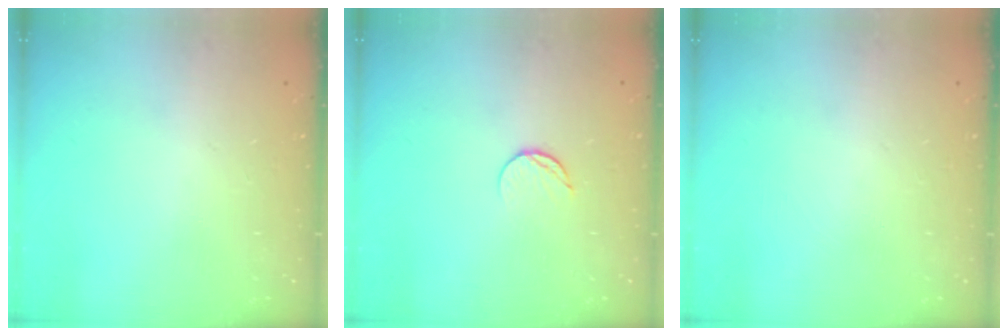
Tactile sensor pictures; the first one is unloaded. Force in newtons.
{"total": 6.3, "press": 6.3, "slide": 0.7}
{"total": 0.0}